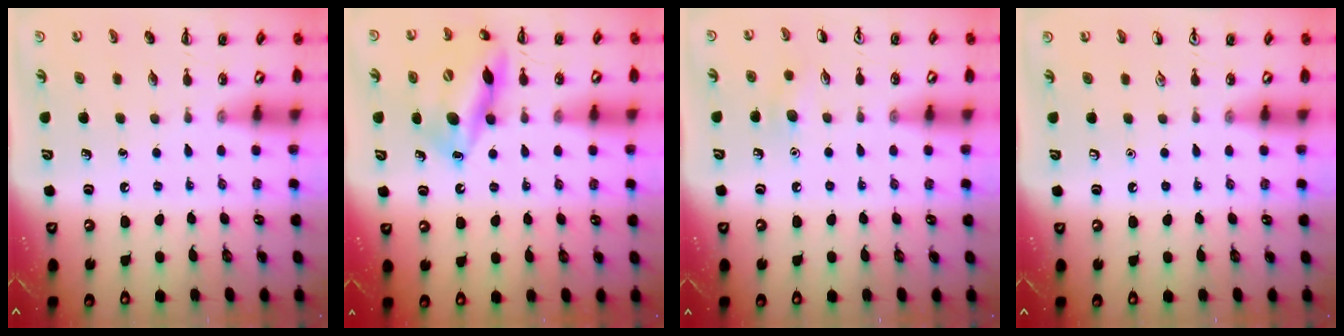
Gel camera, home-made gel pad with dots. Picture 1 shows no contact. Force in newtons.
{"total": 16.0, "press": 15.7, "slide": 3.1}
{"total": 5.4, "press": 5.2, "slide": 1.6}
{"total": 0.0}